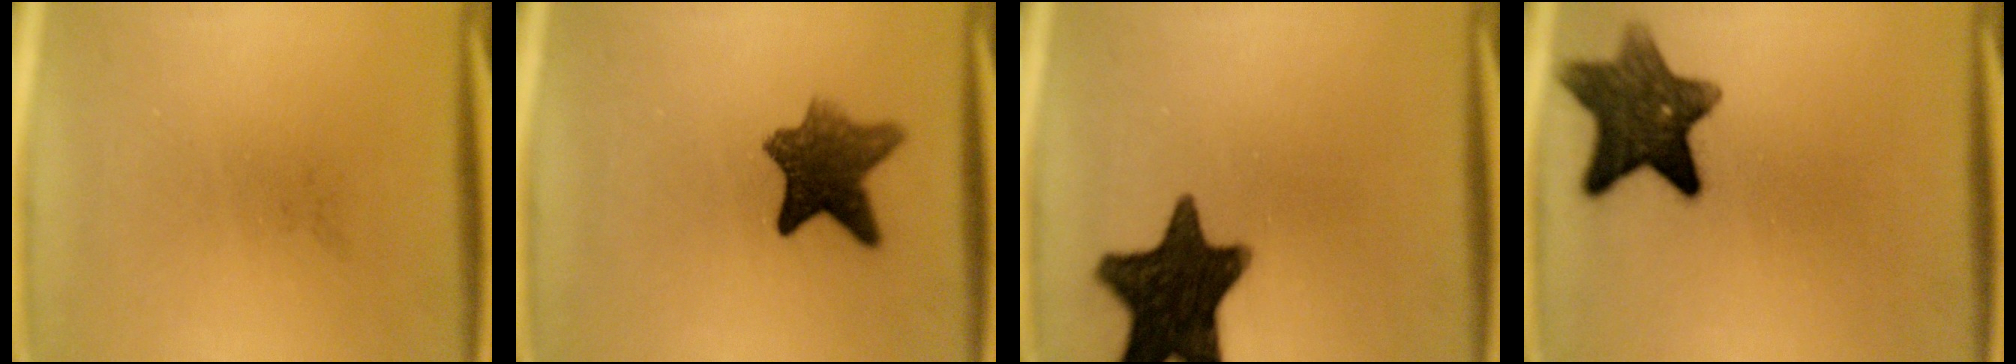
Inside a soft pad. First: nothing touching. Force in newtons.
{"total": 8.3}
{"total": 16.3}
{"total": 10.7}